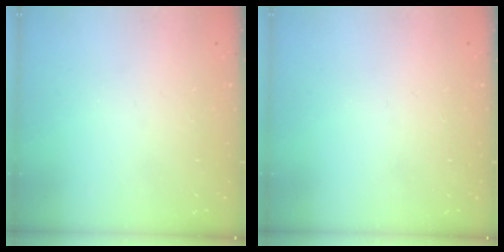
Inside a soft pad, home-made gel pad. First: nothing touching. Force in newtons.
{"total": 0.0}